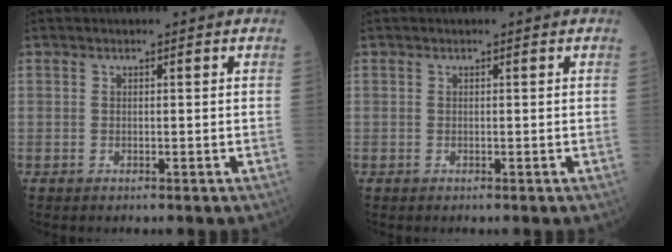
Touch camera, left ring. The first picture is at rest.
{"total": 0.0}